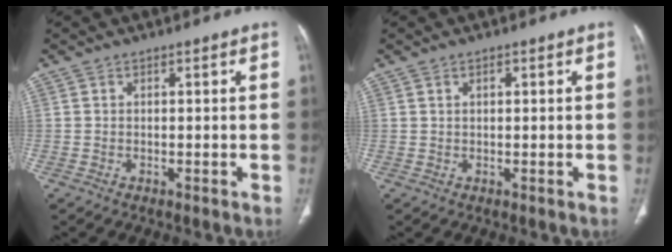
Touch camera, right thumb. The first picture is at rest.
{"total": 0.9, "force": [0.4, 0.4, 0.7], "torque": [-0.012, 0.003, 0.007]}